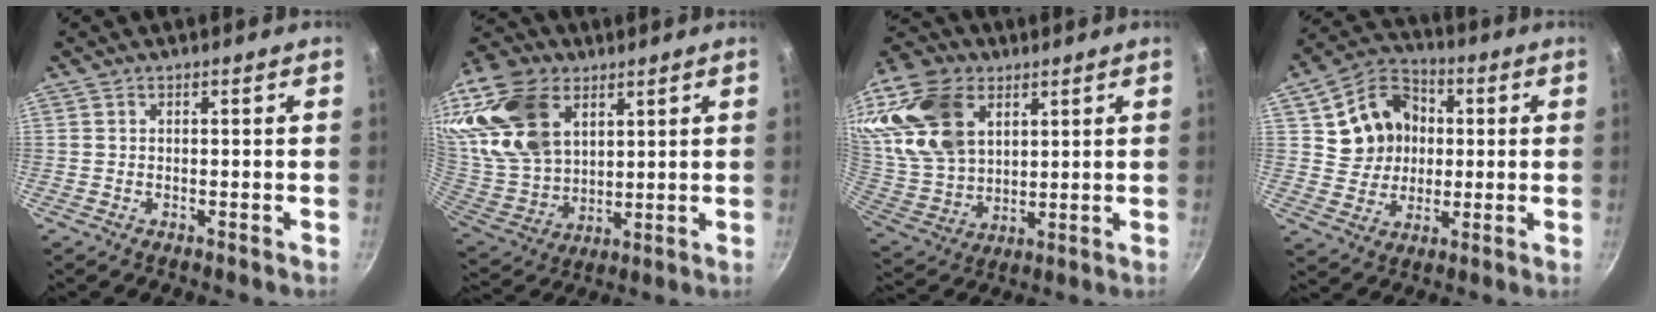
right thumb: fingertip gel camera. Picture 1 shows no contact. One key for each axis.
{"total": 24.4, "fx": 10.2, "fy": 16.7, "fz": 14.6, "tx": -0.301, "ty": -0.013, "tz": 0.202}
{"total": 22.4, "fx": 8.7, "fy": 15.6, "fz": 13.5, "tx": -0.266, "ty": -0.016, "tz": 0.172}
{"total": 13.1, "fx": 2.2, "fy": 11.5, "fz": 6.0, "tx": -0.073, "ty": 0.017, "tz": 0.036}